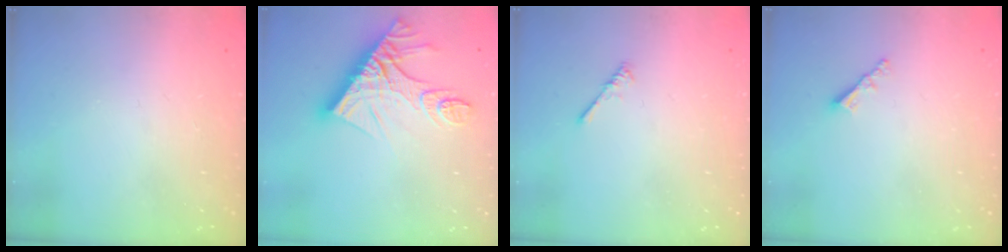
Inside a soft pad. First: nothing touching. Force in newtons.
{"total": 16.4, "press": 16.3, "slide": 1.5}
{"total": 0.0}
{"total": 2.3, "press": 2.3, "slide": 0.1}